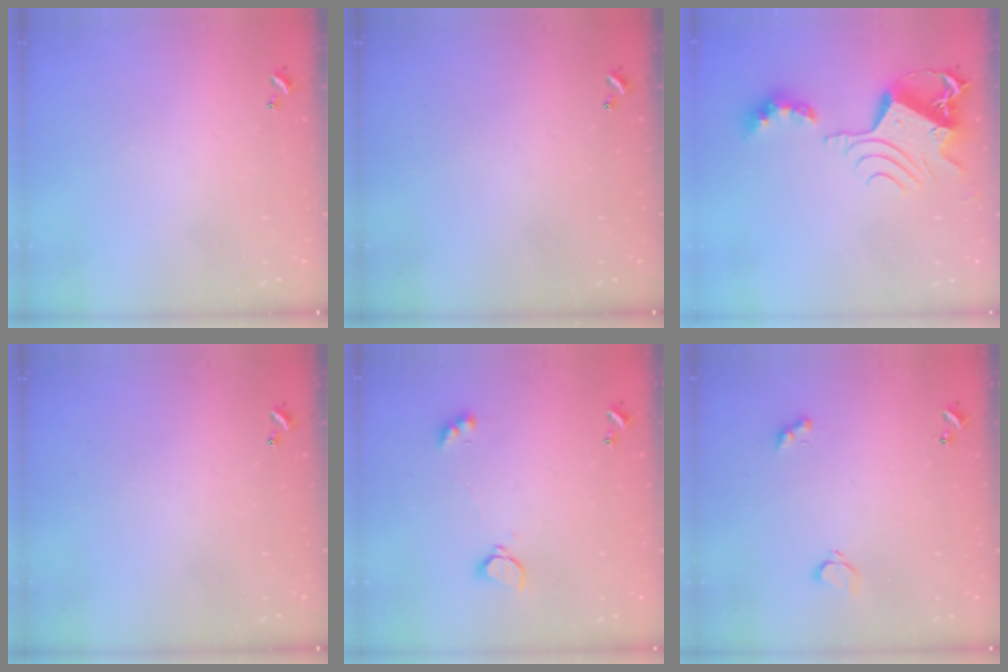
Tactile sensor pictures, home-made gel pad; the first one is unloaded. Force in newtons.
{"total": 0.0}
{"total": 10.9, "press": 10.9, "slide": 1.2}
{"total": 0.0}
{"total": 2.2, "press": 2.2, "slide": 0.2}
{"total": 2.1, "press": 2.1, "slide": 0.5}